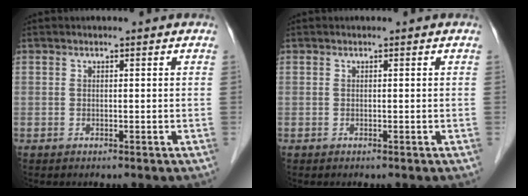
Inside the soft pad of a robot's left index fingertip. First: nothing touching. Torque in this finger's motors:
{"motor_torque": [0.00, 0.00, 0.00, 0.00]}